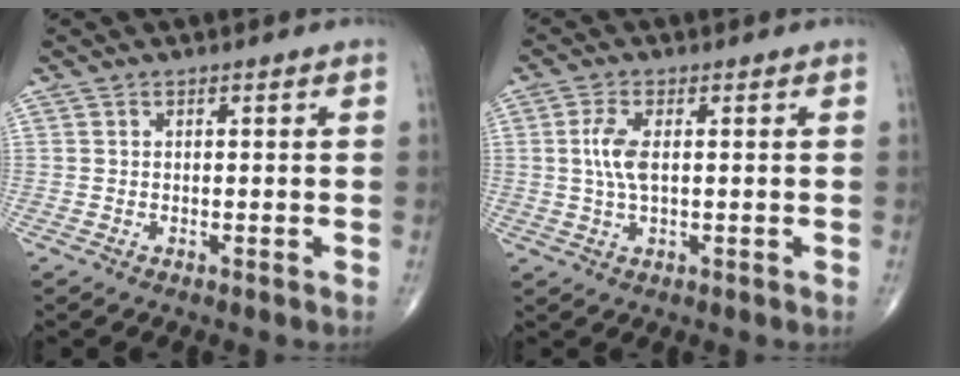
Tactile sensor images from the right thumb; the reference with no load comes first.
{"total": 5.1, "force": [0.6, 2.1, 4.6], "torque": [-0.108, 0.003, 0.011]}